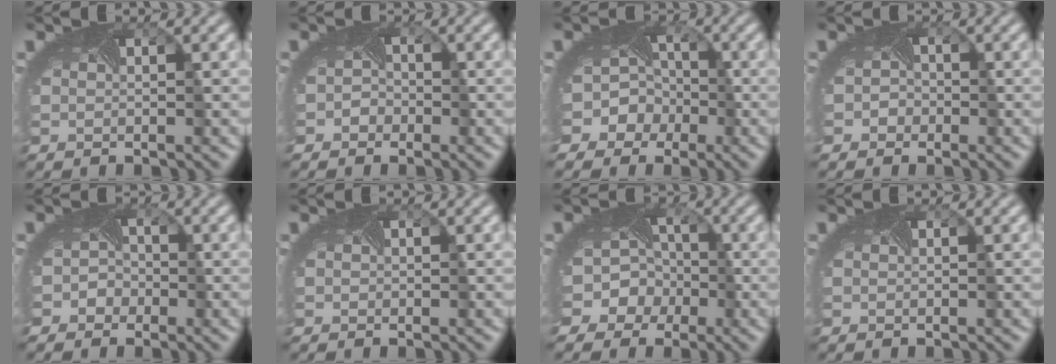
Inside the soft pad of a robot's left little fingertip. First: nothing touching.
{"total": 1.7, "force": [-1.0, 1.3, 0.2], "torque": [0.014, -0.001, -0.018]}
{"total": 8.8, "force": [-3.4, 7.7, 2.6], "torque": [-0.048, 0.008, -0.081]}
{"total": 1.7, "force": [-0.9, 1.5, 0.3], "torque": [0.014, -0.001, -0.013]}
{"total": 2.6, "force": [-1.4, 2.1, 0.5], "torque": [0.017, 0.008, -0.023]}
{"total": 0.0}
{"total": 9.9, "force": [-3.4, 8.7, 3.3], "torque": [-0.067, 0.006, -0.083]}
{"total": 0.0}